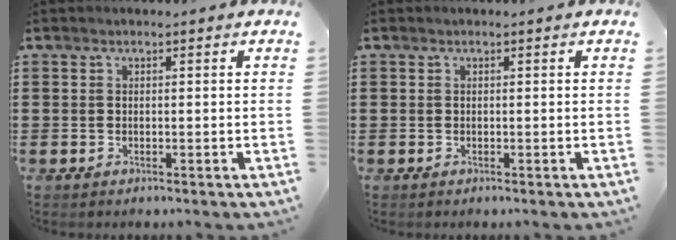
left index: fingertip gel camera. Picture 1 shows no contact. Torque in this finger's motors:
{"motor_torque": [-0.02, -0.07, -0.03, -0.01]}